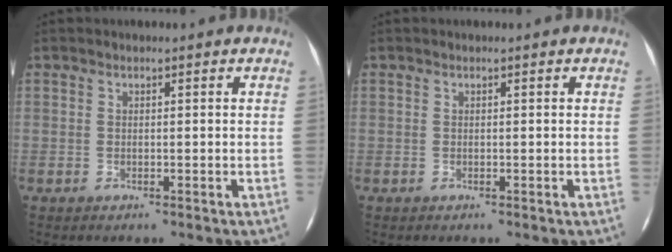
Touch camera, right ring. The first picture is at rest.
{"total": 0.0}